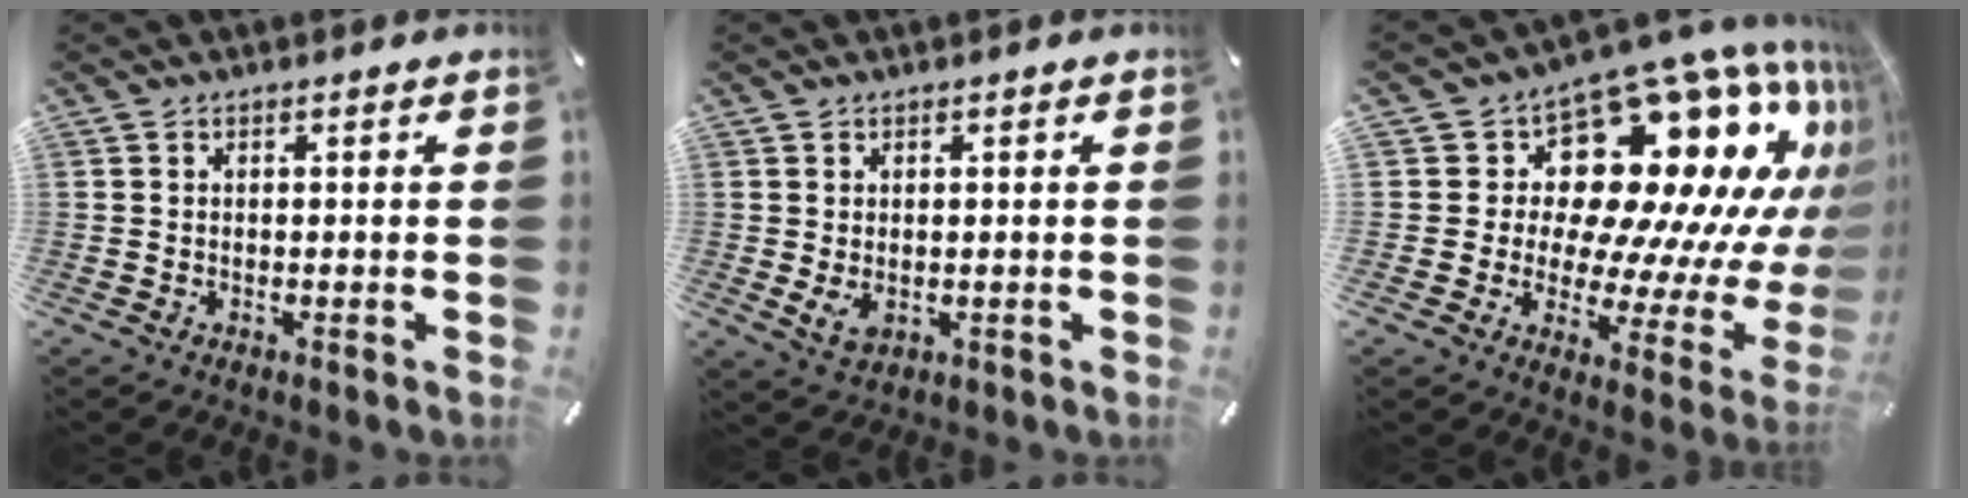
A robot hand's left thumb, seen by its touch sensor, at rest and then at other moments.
{"total": 2.9, "force": [0.0, 2.2, 1.9], "torque": [-0.039, -0.005, -0.002]}
{"total": 20.6, "force": [10.5, 12.4, 12.6], "torque": [-0.159, -0.119, 0.196]}